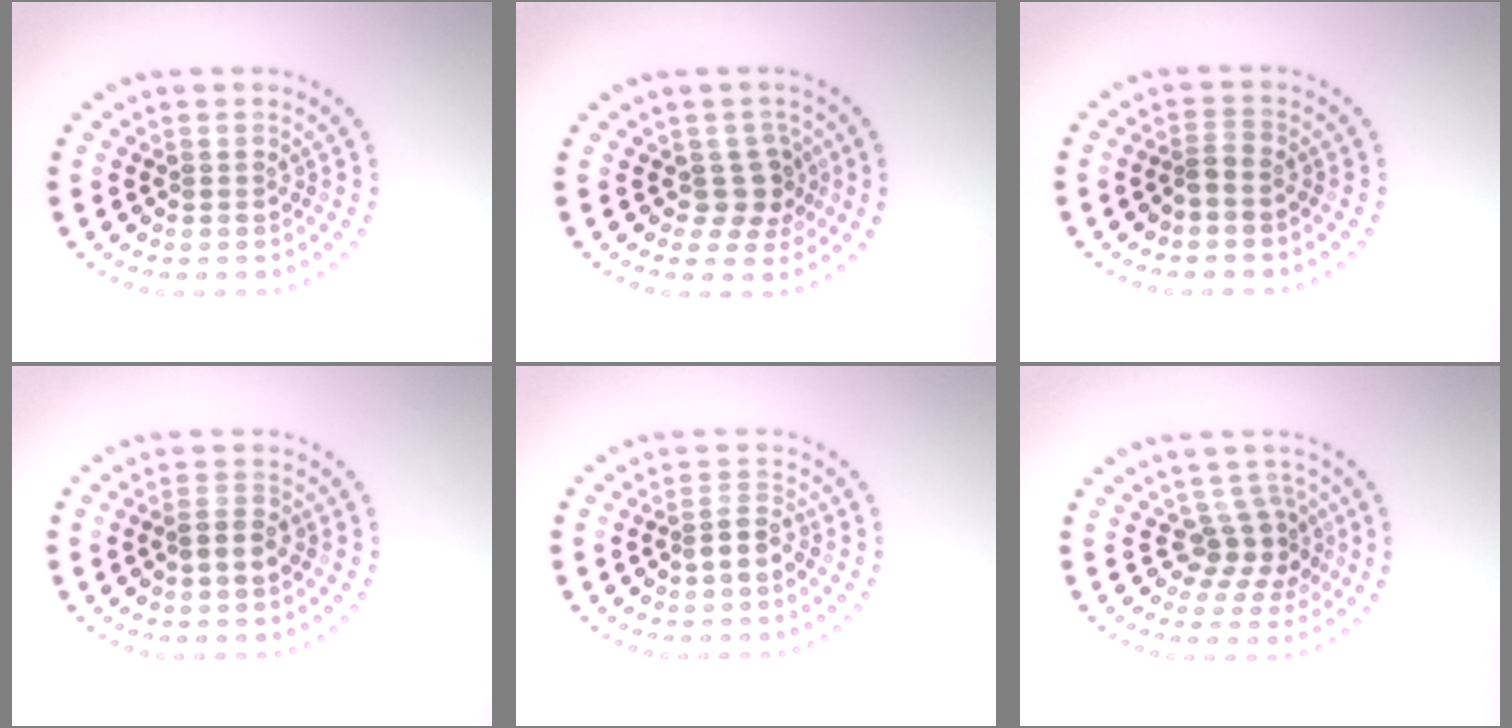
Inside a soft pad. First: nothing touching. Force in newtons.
{"total": 2.7, "press": 2.1, "slide": 1.7}
{"total": 1.4, "press": 1.1, "slide": 0.8}
{"total": 1.7, "press": 1.6, "slide": 0.5}
{"total": 1.9, "press": 1.6, "slide": 1.1}
{"total": 3.0, "press": 2.0, "slide": 2.2}